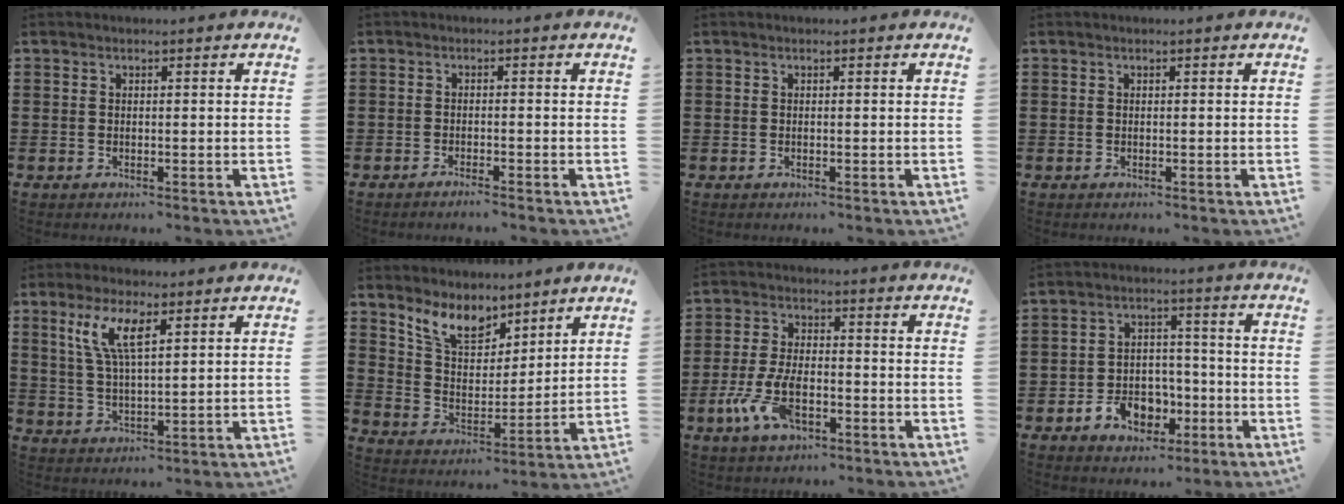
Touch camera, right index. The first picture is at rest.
{"total": 1.2, "force": [-1.1, -0.2, 0.4], "torque": [-0.007, -0.002, -0.021]}
{"total": 0.0}
{"total": 0.0}
{"total": 6.9, "force": [3.3, 1.9, 5.8], "torque": [-0.123, 0.007, 0.057]}
{"total": 8.3, "force": [6.6, 3.6, 3.5], "torque": [-0.087, -0.023, 0.124]}
{"total": 8.3, "force": [-3.3, 4.0, 6.5], "torque": [-0.154, -0.006, -0.065]}
{"total": 6.7, "force": [-3.1, 4.9, 3.2], "torque": [-0.054, 0.016, -0.055]}